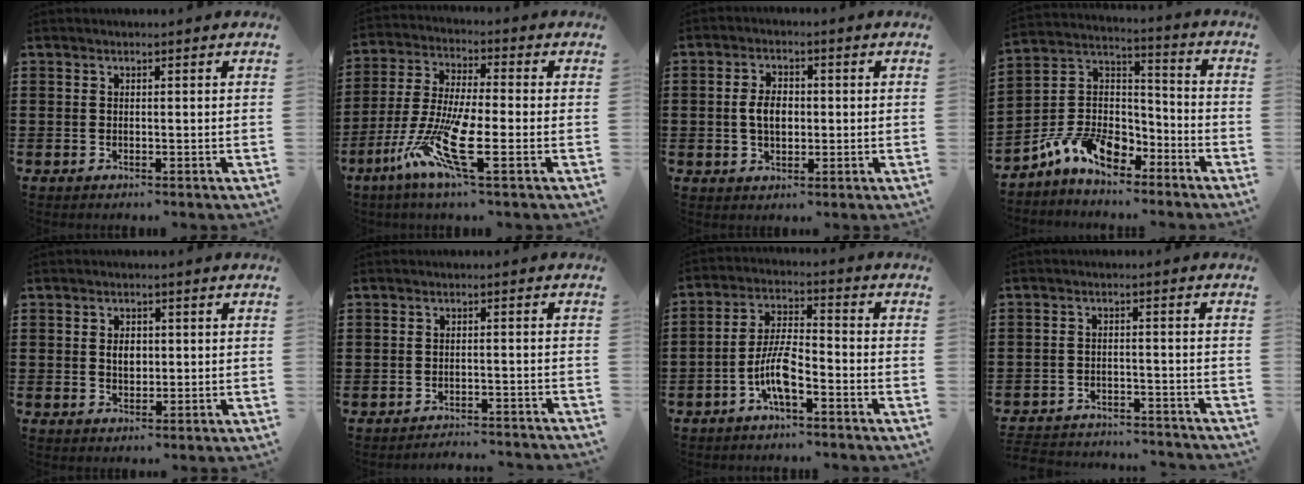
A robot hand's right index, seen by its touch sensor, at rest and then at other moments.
{"total": 12.4, "force": [-5.1, 3.1, 10.9], "torque": [-0.247, -0.011, -0.099]}
{"total": 4.4, "force": [-0.1, 2.7, 3.5], "torque": [-0.070, 0.003, -0.009]}
{"total": 9.5, "force": [-6.6, 5.2, 4.4], "torque": [-0.113, 0.017, -0.130]}
{"total": 2.7, "force": [0.2, 1.8, 2.0], "torque": [-0.035, 0.004, 0.001]}
{"total": 2.5, "force": [-2.5, -0.2, -0.1], "torque": [-0.005, -0.001, -0.053]}
{"total": 7.4, "force": [-3.6, 2.0, 6.1], "torque": [-0.143, -0.008, -0.072]}
{"total": 3.3, "force": [-3.3, 0.4, 0.0], "torque": [-0.007, 0.003, -0.070]}